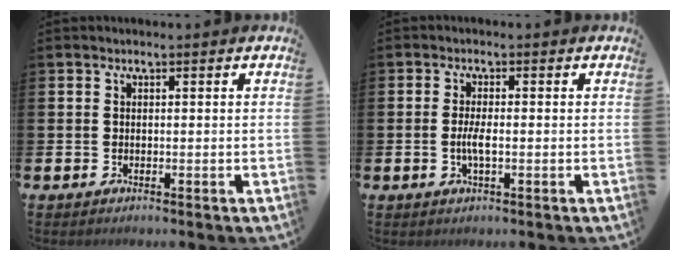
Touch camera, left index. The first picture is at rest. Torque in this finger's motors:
{"motor_torque": [0.50, 0.25, 0.08, 0.08]}